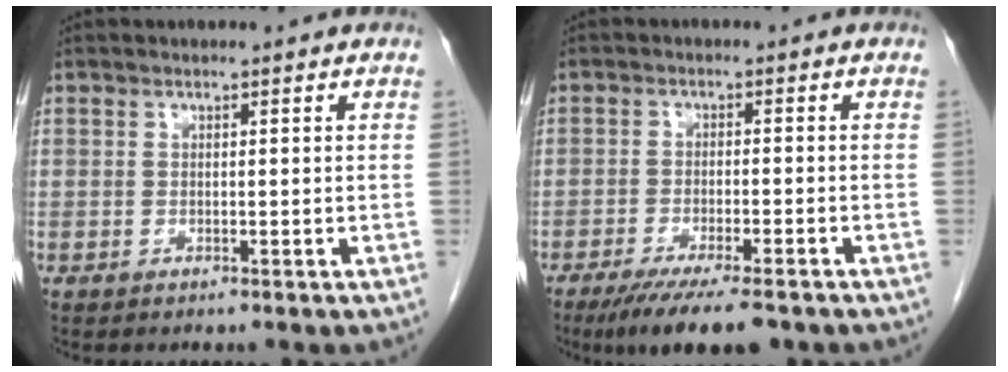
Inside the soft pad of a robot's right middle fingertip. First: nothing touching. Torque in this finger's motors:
{"motor_torque": [0.23, -0.22, 0.12, 0.06]}